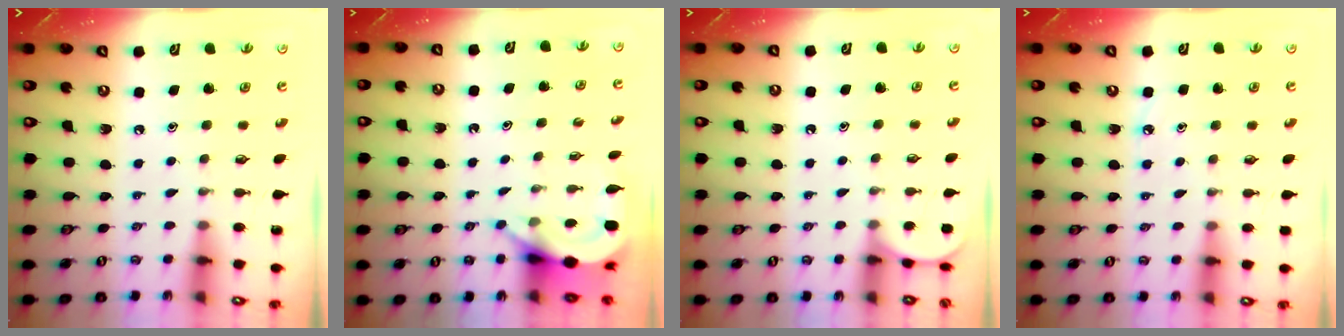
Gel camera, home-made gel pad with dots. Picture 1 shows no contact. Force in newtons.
{"total": 5.8, "press": 5.8, "slide": 0.5}
{"total": 0.9, "press": 0.9, "slide": 0.2}
{"total": 3.7, "press": 3.7, "slide": 0.5}